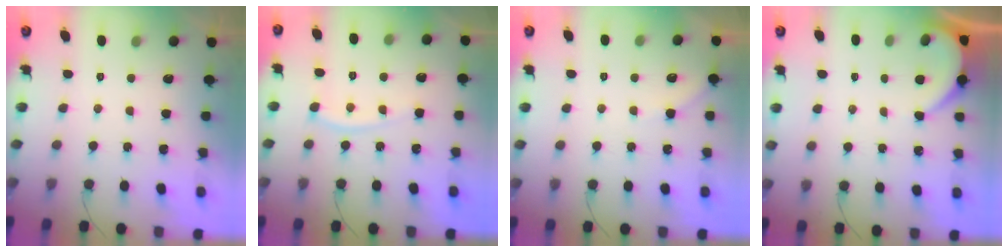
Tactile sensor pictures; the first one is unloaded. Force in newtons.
{"total": 6.6, "press": 6.6, "slide": 0.9}
{"total": 3.6, "press": 3.5, "slide": 0.4}
{"total": 2.3, "press": 2.3, "slide": 0.2}